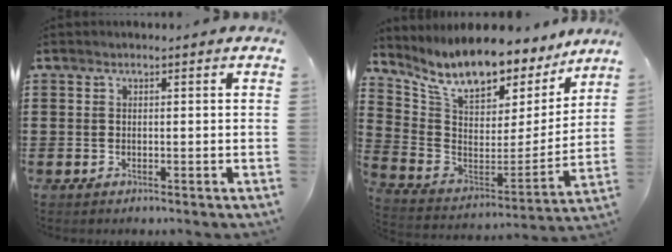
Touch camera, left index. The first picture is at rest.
{"total": 10.5, "force": [8.9, 3.2, 4.5], "torque": [-0.119, -0.066, 0.153]}